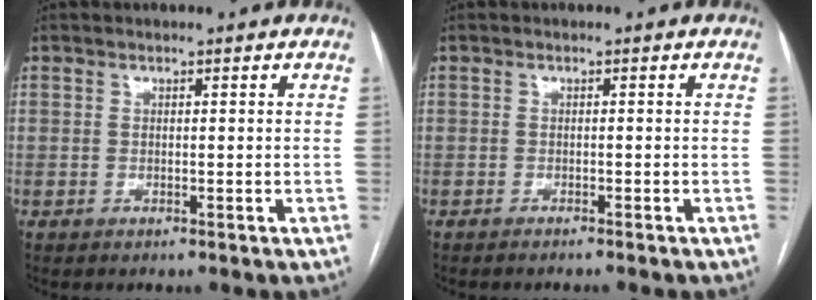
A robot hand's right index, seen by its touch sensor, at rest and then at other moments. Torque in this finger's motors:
{"motor_torque": [-0.13, -0.06, 0.04, 0.00]}